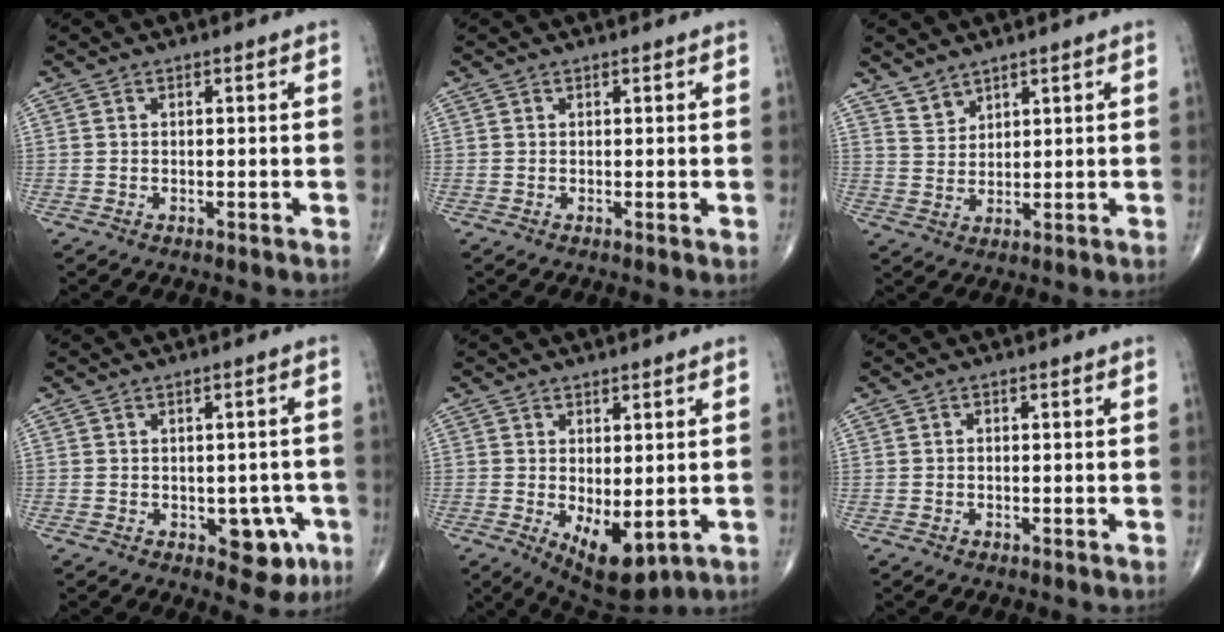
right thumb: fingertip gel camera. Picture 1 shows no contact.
{"total": 0.5, "force": [0.2, 0.2, 0.4], "torque": [-0.010, -0.002, 0.002]}
{"total": 3.3, "force": [3.0, 1.5, 0.5], "torque": [0.004, -0.022, 0.060]}
{"total": 6.7, "force": [-2.3, 4.0, 4.9], "torque": [-0.024, 0.008, -0.022]}
{"total": 8.7, "force": [-1.6, 4.1, 7.5], "torque": [-0.102, -0.017, -0.007]}
{"total": 0.0}